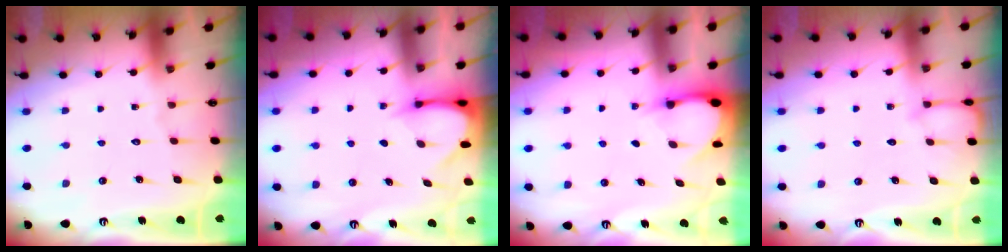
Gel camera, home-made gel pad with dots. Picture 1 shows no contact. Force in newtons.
{"total": 3.7, "press": 3.7, "slide": 0.3}
{"total": 3.1, "press": 3.1, "slide": 0.3}
{"total": 3.6, "press": 3.6, "slide": 0.4}